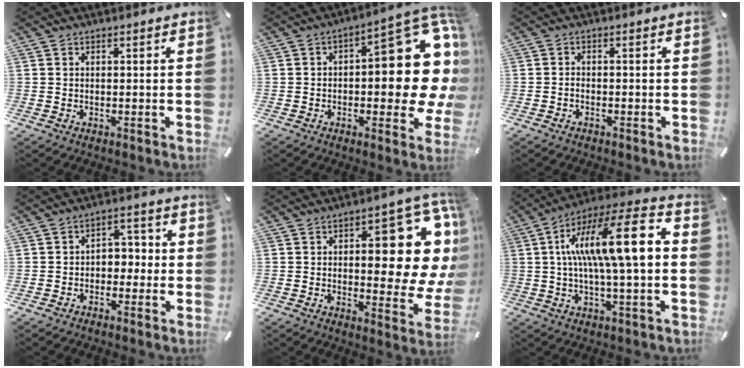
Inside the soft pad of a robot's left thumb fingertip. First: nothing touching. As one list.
[{"total": 22.1, "force": [2.8, 9.8, 19.6], "torque": [-0.226, -0.044, 0.050]}, {"total": 1.2, "force": [-1.0, 0.5, 0.6], "torque": [-0.013, 0.003, -0.019]}, {"total": 4.4, "force": [-2.0, 3.3, 2.1], "torque": [-0.031, 0.019, -0.042]}, {"total": 21.1, "force": [5.9, 8.9, 18.2], "torque": [-0.215, -0.066, 0.093]}, {"total": 19.2, "force": [2.9, 4.9, 18.4], "torque": [-0.325, -0.009, 0.037]}]